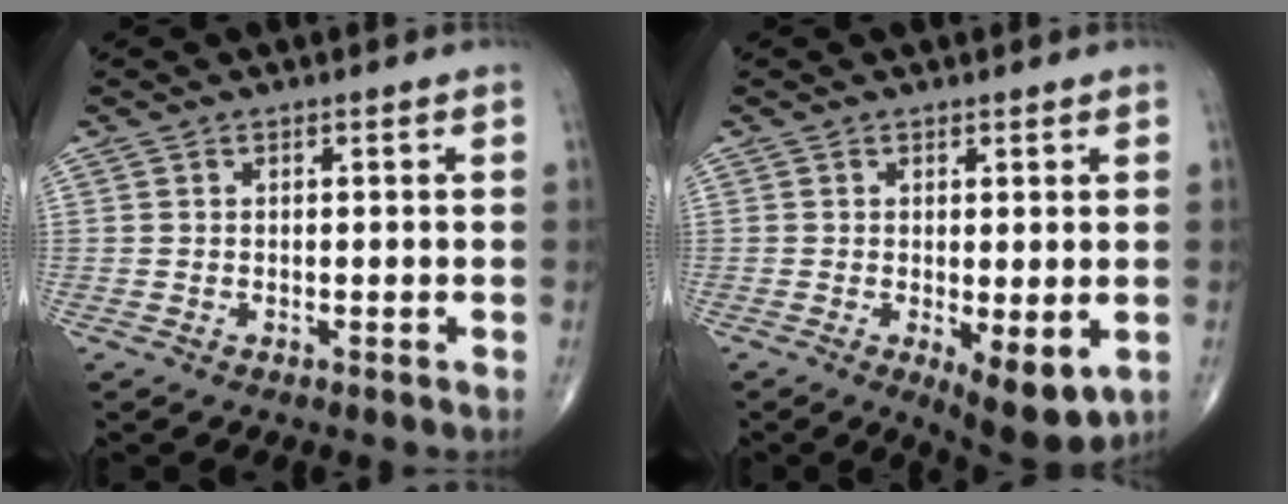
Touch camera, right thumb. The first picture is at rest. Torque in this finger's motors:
{"motor_torque": [0.00, 0.26, 0.19, -0.12, 0.02]}